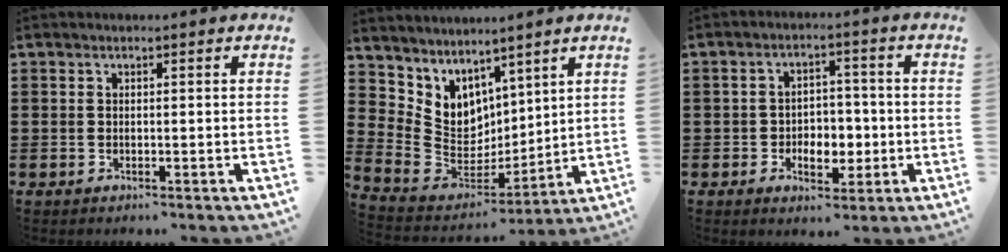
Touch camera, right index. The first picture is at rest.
{"total": 6.1, "force": [3.7, 4.8, 0.0], "torque": [-0.057, -0.054, 0.071]}
{"total": 4.9, "force": [-1.1, 3.7, 3.1], "torque": [-0.055, 0.007, -0.023]}